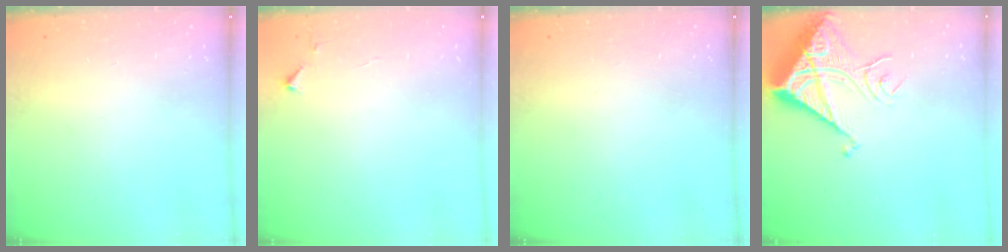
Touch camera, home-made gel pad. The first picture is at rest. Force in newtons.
{"total": 2.8, "press": 2.8, "slide": 0.4}
{"total": 0.0}
{"total": 13.1, "press": 13.0, "slide": 1.5}